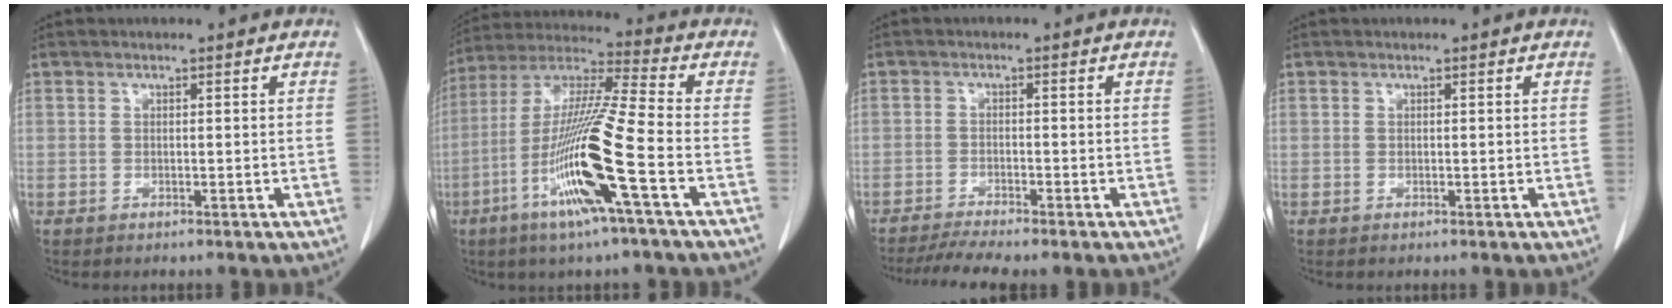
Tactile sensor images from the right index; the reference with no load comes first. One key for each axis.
{"total": 17.3, "fx": -6.3, "fy": -0.7, "fz": 16.1, "tx": -0.332, "ty": -0.020, "tz": -0.126}
{"total": 6.5, "fx": -5.7, "fy": 0.1, "fz": 3.2, "tx": -0.044, "ty": -0.009, "tz": -0.092}
{"total": 0.0}